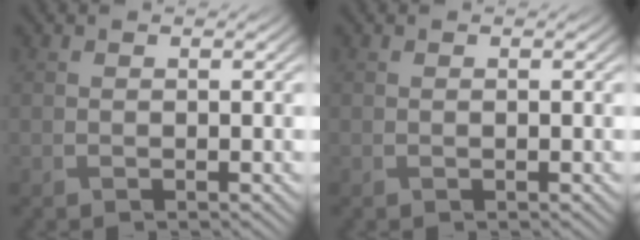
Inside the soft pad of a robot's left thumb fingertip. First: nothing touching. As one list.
[{"total": 0.0}]